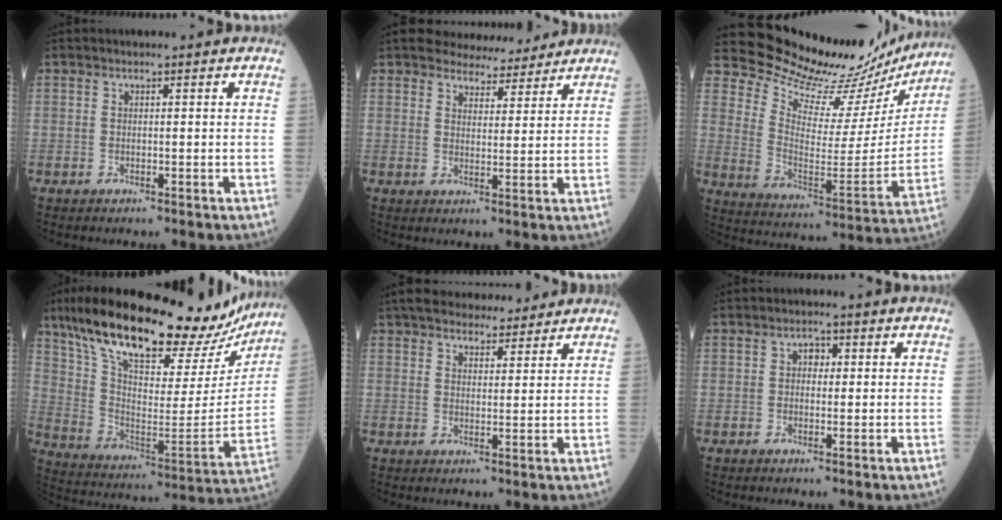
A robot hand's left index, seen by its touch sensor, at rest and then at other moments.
{"total": 6.6, "force": [6.2, 2.1, 1.2], "torque": [-0.015, 0.002, 0.083]}
{"total": 22.3, "force": [21.4, 4.8, 4.5], "torque": [-0.076, -0.080, 0.287]}
{"total": 30.7, "force": [25.2, 9.1, 15.0], "torque": [-0.255, -0.007, 0.360]}
{"total": 11.0, "force": [9.5, 3.2, 4.4], "torque": [-0.056, 0.028, 0.141]}
{"total": 1.8, "force": [0.1, 1.3, 1.2], "torque": [-0.016, 0.006, -0.003]}